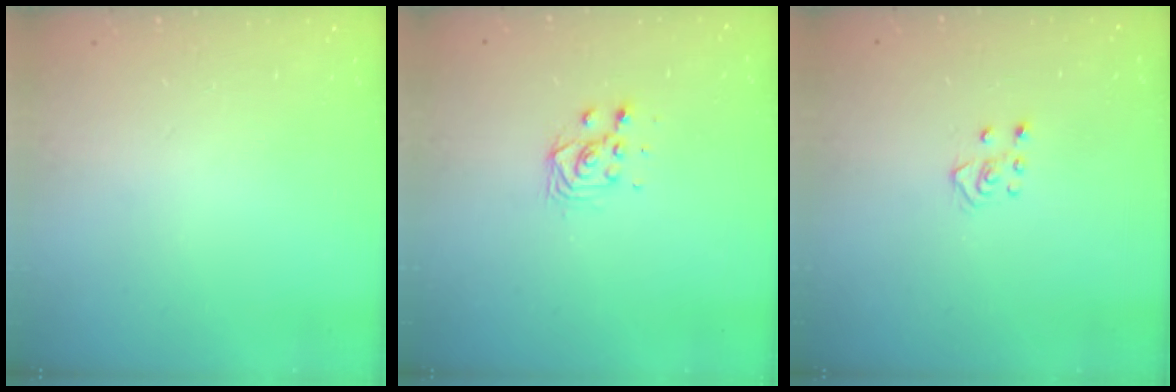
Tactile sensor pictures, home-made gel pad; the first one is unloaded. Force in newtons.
{"total": 5.0, "press": 5.0, "slide": 0.3}
{"total": 4.3, "press": 4.2, "slide": 0.5}